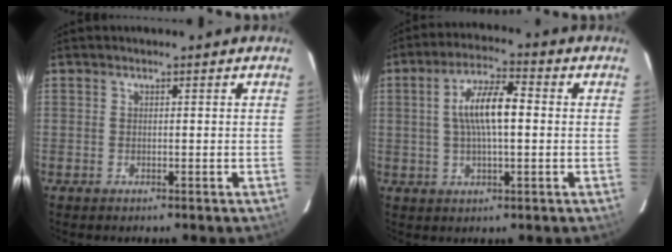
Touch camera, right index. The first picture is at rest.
{"total": 9.0, "force": [0.8, 2.8, 8.6], "torque": [-0.160, 0.014, 0.015]}